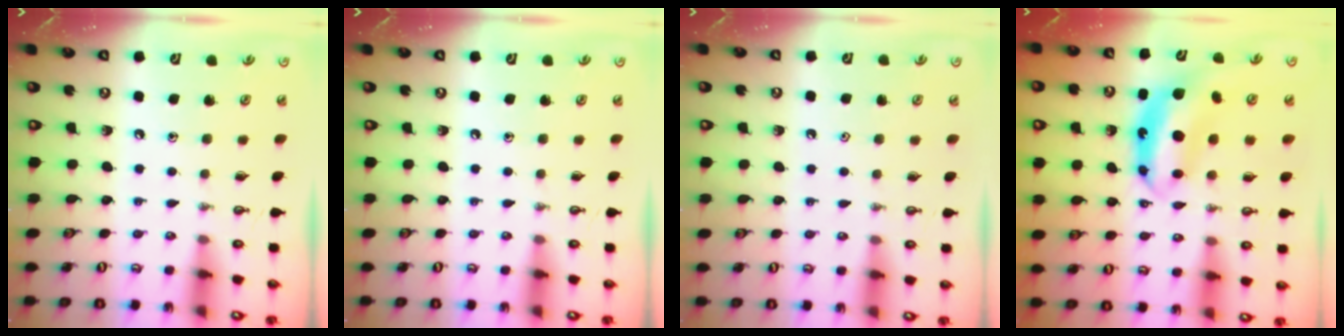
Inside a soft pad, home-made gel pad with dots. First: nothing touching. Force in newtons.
{"total": 0.0}
{"total": 0.9, "press": 0.7, "slide": 0.5}
{"total": 7.6, "press": 7.6, "slide": 0.8}